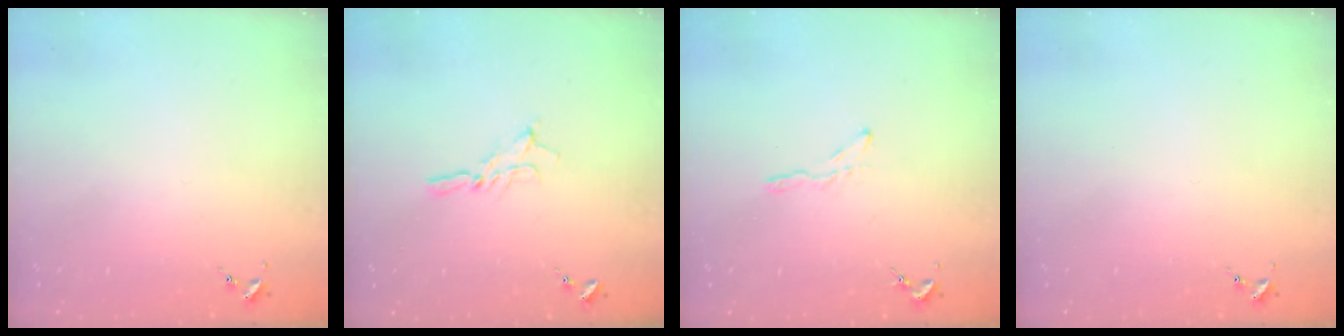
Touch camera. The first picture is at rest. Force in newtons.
{"total": 5.6, "press": 5.6, "slide": 0.2}
{"total": 3.2, "press": 3.2, "slide": 0.3}
{"total": 0.0}